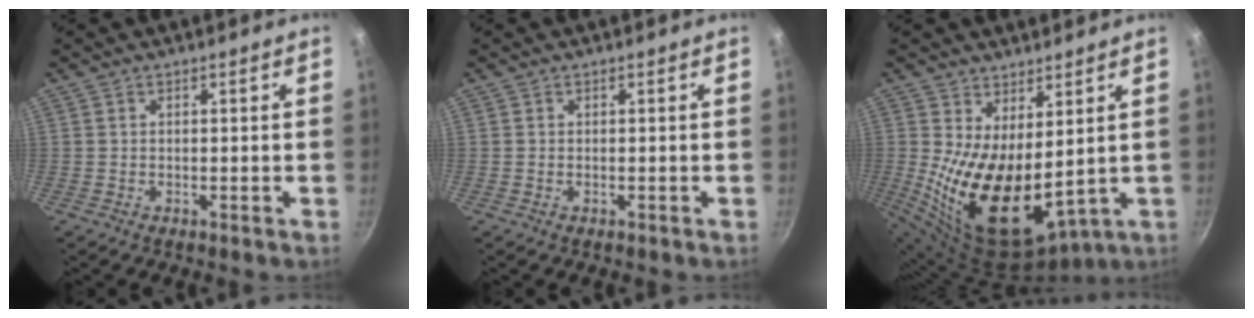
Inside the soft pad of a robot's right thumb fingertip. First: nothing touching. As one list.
[{"total": 0.0}, {"total": 15.8, "force": [1.9, 8.1, 13.4], "torque": [-0.217, -0.045, 0.057]}]